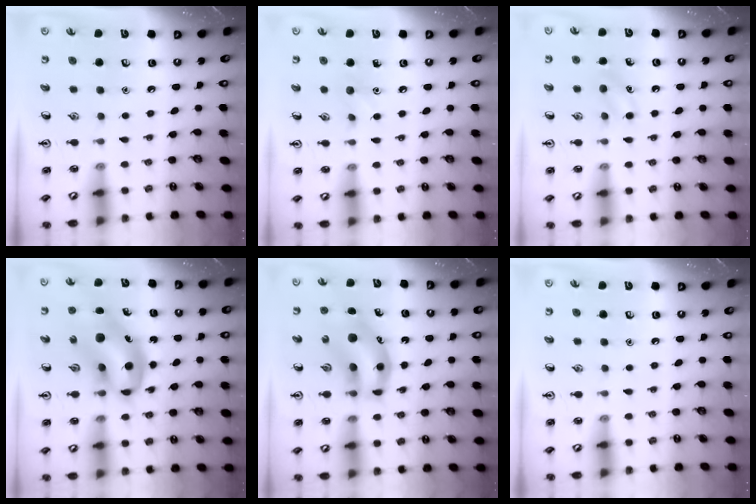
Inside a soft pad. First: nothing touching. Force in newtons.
{"total": 4.7, "press": 4.4, "slide": 1.6}
{"total": 6.1, "press": 5.8, "slide": 1.7}
{"total": 11.5, "press": 11.1, "slide": 3.0}
{"total": 11.3, "press": 10.9, "slide": 3.1}
{"total": 0.0}